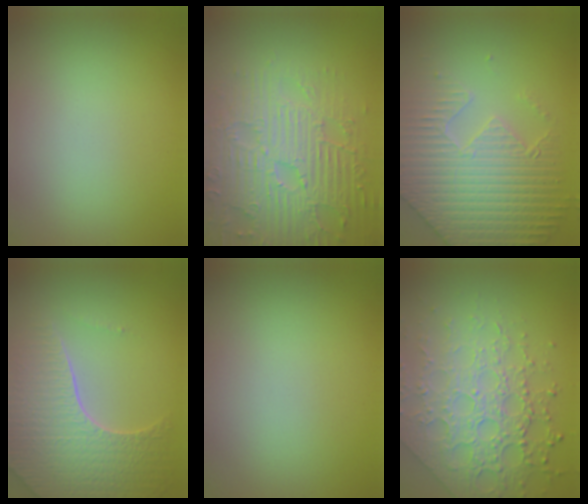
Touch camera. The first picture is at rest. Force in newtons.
{"total": 7.4, "press": 5.8, "slide": 4.5}
{"total": 7.1, "press": 5.9, "slide": 4.0}
{"total": 7.8, "press": 5.6, "slide": 5.5}
{"total": 0.0}
{"total": 7.5, "press": 5.4, "slide": 5.1}